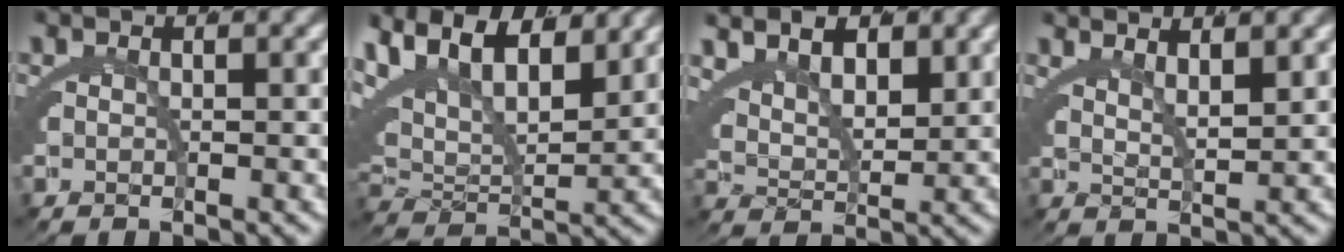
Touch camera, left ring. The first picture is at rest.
{"total": 12.1, "force": [4.8, 7.9, 7.8], "torque": [-0.164, -0.001, 0.074]}
{"total": 7.9, "force": [3.9, 5.2, 4.5], "torque": [-0.091, 0.004, 0.054]}
{"total": 3.5, "force": [2.9, 0.3, 2.0], "torque": [-0.026, 0.000, 0.052]}